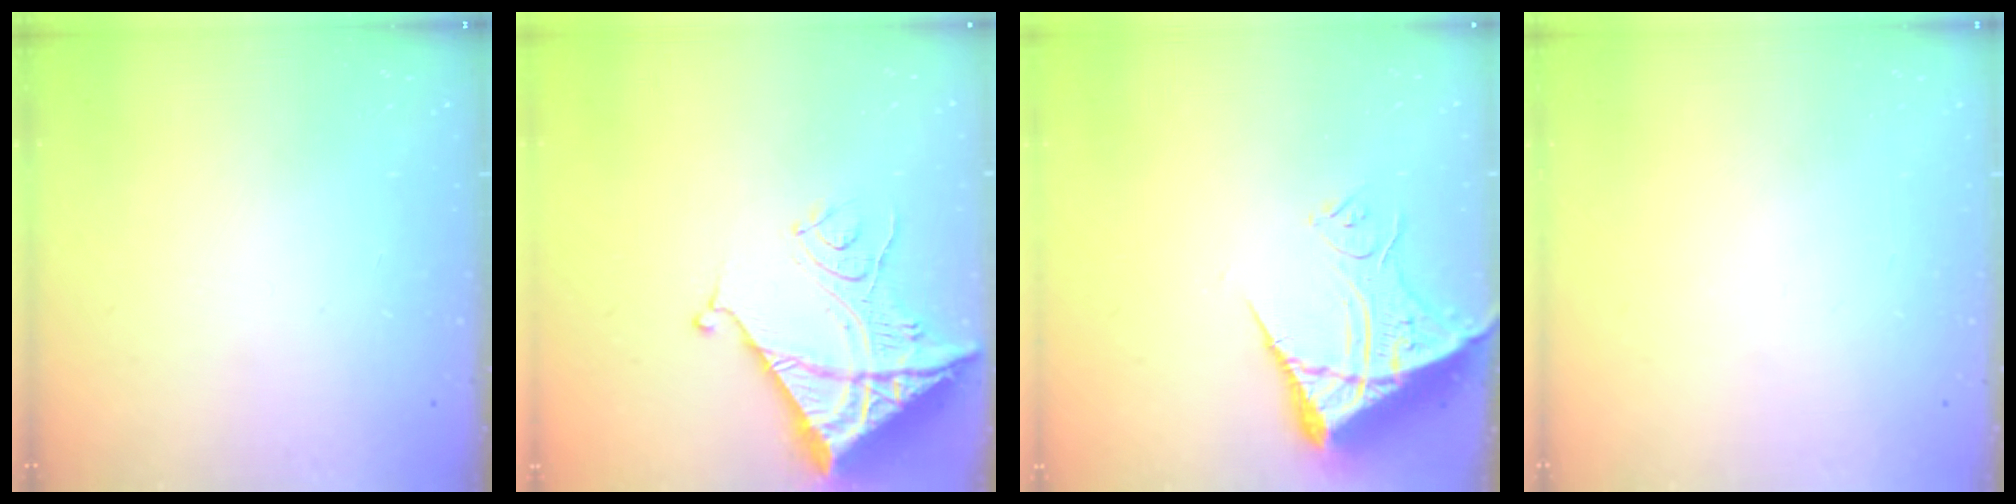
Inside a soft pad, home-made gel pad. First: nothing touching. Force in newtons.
{"total": 16.7, "press": 16.6, "slide": 1.8}
{"total": 13.0, "press": 12.9, "slide": 1.8}
{"total": 0.0}